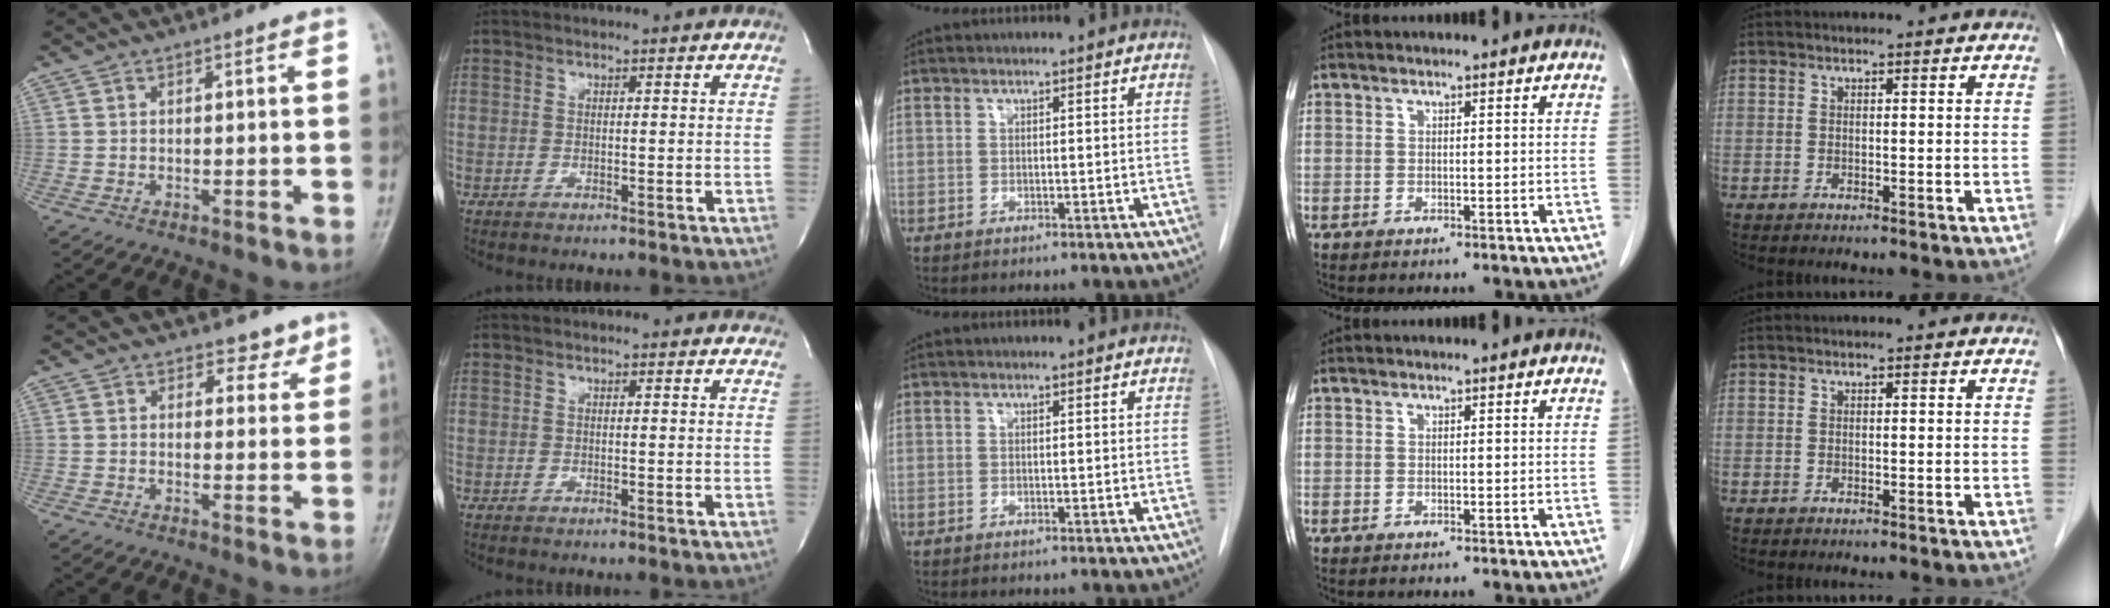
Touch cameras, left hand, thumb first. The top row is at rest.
{"thumb": {"total": 3.3, "force": [2.5, 2.0, 0.7], "torque": [0.019, -0.014, 0.031]}, "index": {"total": 5.1, "force": [4.7, 1.5, 1.4], "torque": [-0.011, 0.007, 0.037]}}